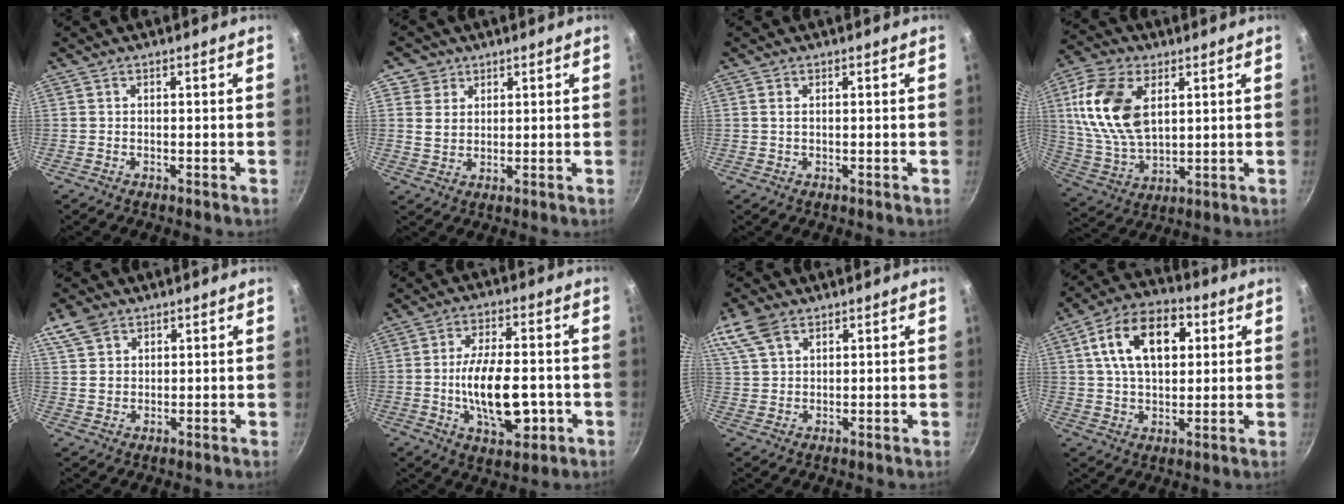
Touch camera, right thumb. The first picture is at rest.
{"total": 4.6, "force": [2.3, 3.9, 0.7], "torque": [0.023, -0.003, 0.037]}
{"total": 0.8, "force": [0.1, 0.4, 0.7], "torque": [-0.015, 0.000, 0.001]}
{"total": 16.3, "force": [4.4, 9.5, 12.5], "torque": [-0.233, -0.009, 0.091]}
{"total": 6.4, "force": [3.6, 4.4, 2.9], "torque": [-0.042, -0.008, 0.071]}
{"total": 14.6, "force": [-2.8, 7.2, 12.4], "torque": [-0.188, 0.017, -0.037]}
{"total": 8.3, "force": [4.9, 4.8, 4.7], "torque": [-0.094, 0.007, 0.098]}
{"total": 15.8, "force": [4.5, 9.7, 11.6], "torque": [-0.171, 0.010, 0.067]}